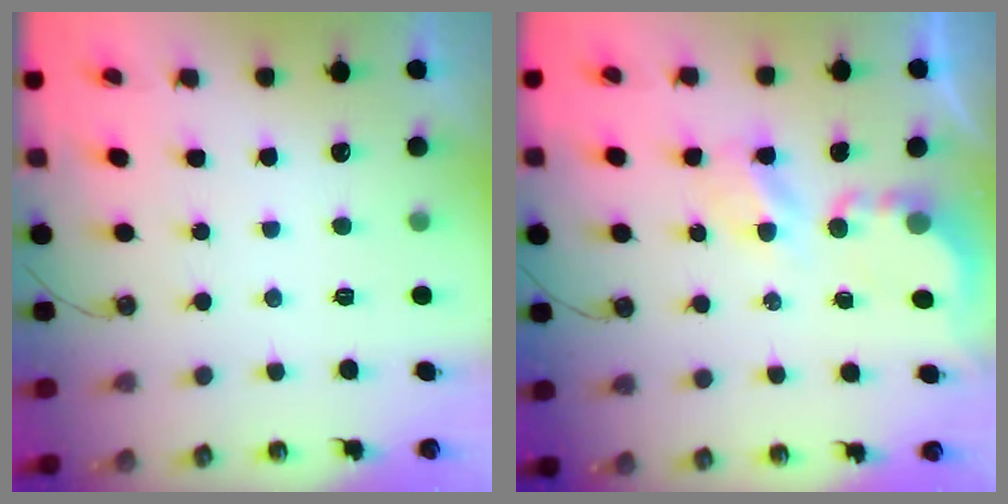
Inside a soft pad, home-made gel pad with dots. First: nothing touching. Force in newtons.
{"total": 4.5, "press": 4.5, "slide": 0.3}